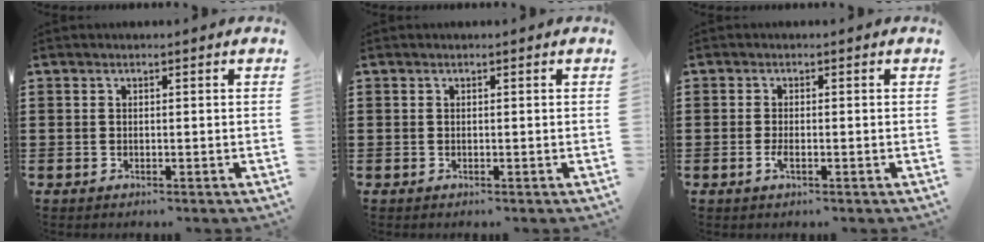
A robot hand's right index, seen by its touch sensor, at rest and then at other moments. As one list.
[{"total": 0.0}, {"total": 1.5, "force": [-0.5, 0.4, 1.4], "torque": [-0.032, -0.004, -0.011]}]